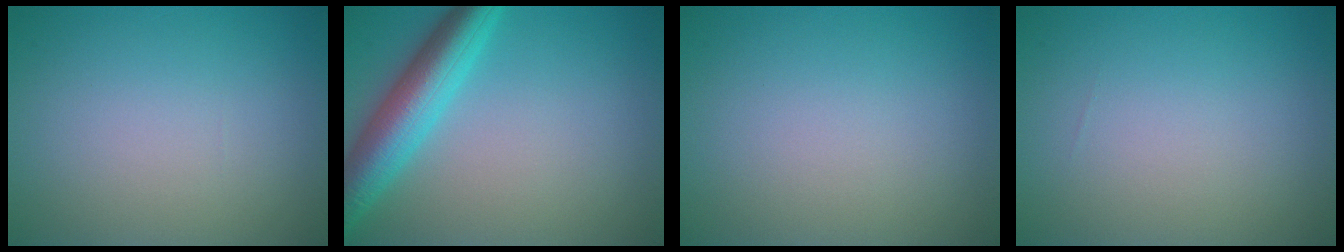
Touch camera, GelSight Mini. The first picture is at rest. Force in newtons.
{"total": 6.2, "press": 6.2, "slide": 0.3}
{"total": 0.0}
{"total": 0.0}